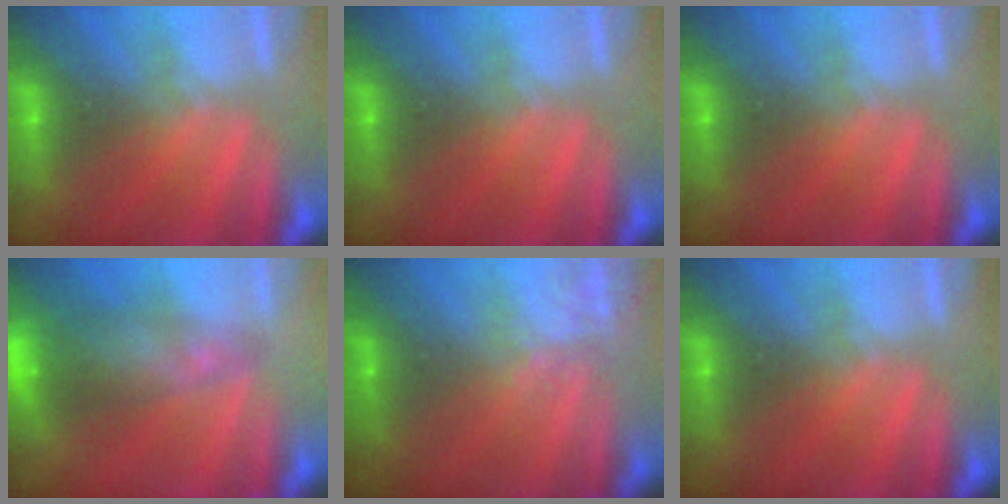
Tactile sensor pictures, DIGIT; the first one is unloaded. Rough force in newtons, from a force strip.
{"total": 0.0}
{"total": 0.0}
{"total": 7.0}
{"total": 1.8}
{"total": 0.0}